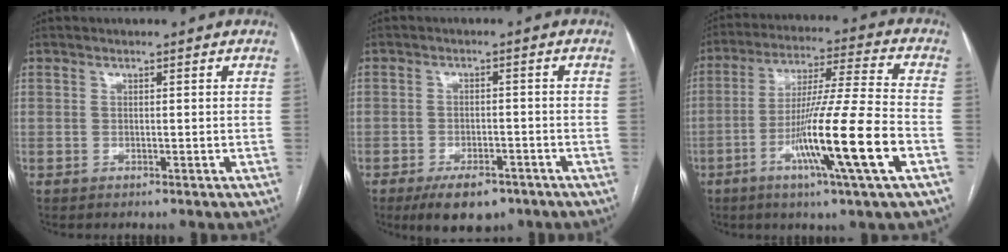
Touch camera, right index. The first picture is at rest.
{"total": 7.2, "force": [-4.9, 3.4, 4.0], "torque": [-0.063, -0.001, -0.075]}
{"total": 16.7, "force": [-6.0, -1.3, 15.5], "torque": [-0.283, -0.017, -0.109]}